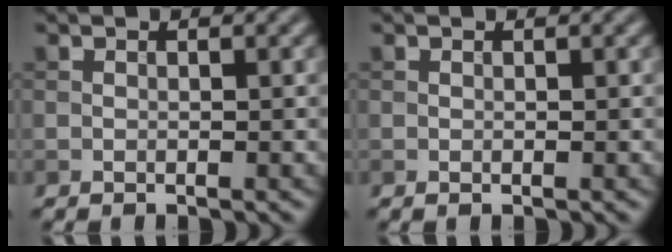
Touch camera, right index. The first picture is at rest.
{"total": 0.0}